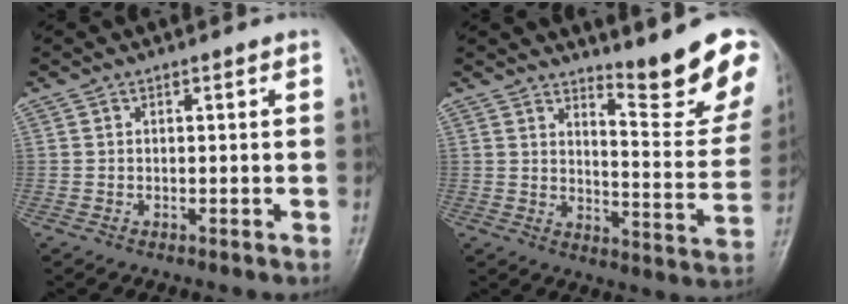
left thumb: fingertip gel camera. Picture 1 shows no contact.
{"total": 12.7, "force": [10.3, 1.7, 7.3], "torque": [-0.068, -0.099, 0.139]}